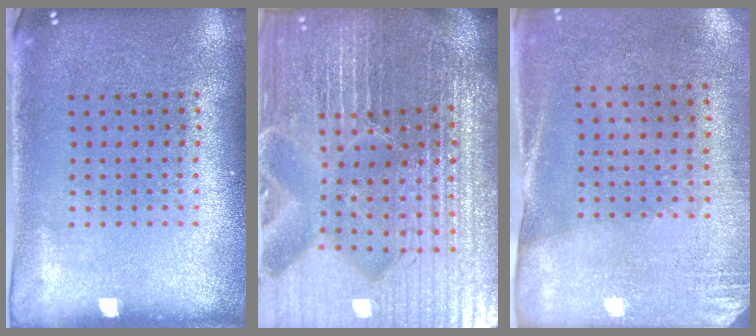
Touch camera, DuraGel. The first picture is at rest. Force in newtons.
{"total": 7.2, "press": 6.3, "slide": 3.5}
{"total": 2.7, "press": 2.3, "slide": 1.3}